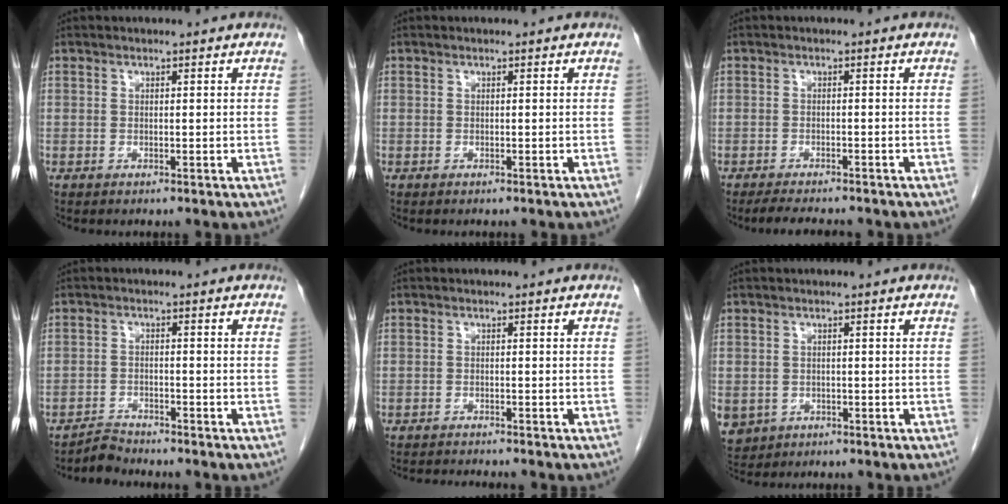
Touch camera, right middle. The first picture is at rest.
{"total": 0.0}
{"total": 5.4, "force": [-4.7, 1.0, 2.3], "torque": [-0.035, -0.011, -0.072]}
{"total": 2.1, "force": [-2.0, -0.1, -0.5], "torque": [0.013, -0.011, -0.037]}
{"total": 5.2, "force": [-4.9, 0.1, 1.6], "torque": [-0.018, -0.011, -0.072]}
{"total": 6.5, "force": [-2.4, 5.7, 2.2], "torque": [-0.062, -0.004, -0.030]}